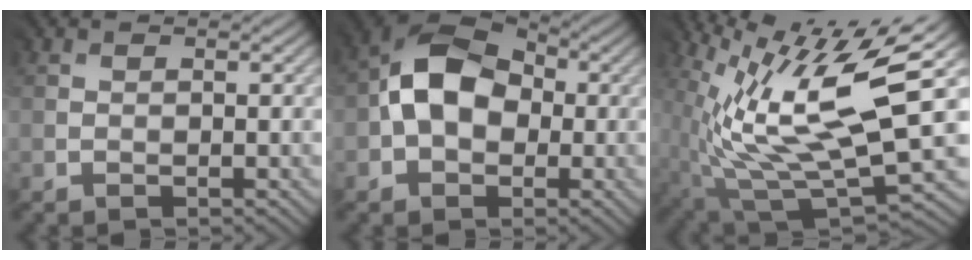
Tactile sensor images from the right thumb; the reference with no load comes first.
{"total": 9.9, "force": [0.4, 7.4, 6.6], "torque": [-0.118, 0.019, -0.008]}
{"total": 12.9, "force": [2.5, 3.8, 12.1], "torque": [-0.236, 0.000, 0.051]}